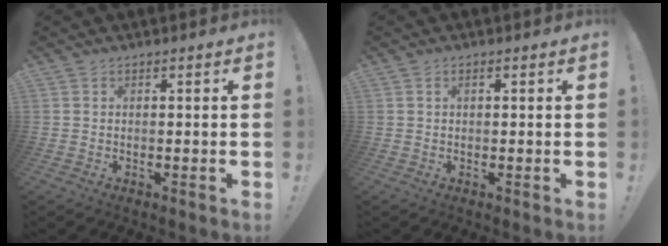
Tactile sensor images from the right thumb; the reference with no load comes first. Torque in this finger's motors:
{"motor_torque": [-0.30, -0.31, -0.26, -0.02, 0.06]}